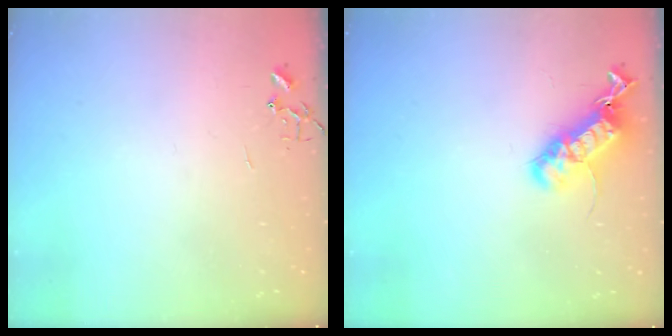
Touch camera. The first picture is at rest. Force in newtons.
{"total": 17.9, "press": 17.9, "slide": 0.5}